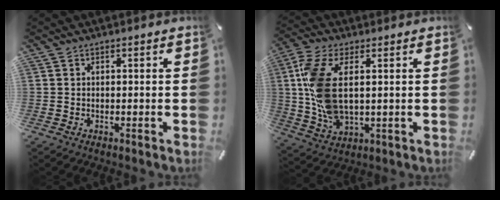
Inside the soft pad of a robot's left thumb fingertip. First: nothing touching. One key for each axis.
{"total": 11.9, "fx": 1.9, "fy": 6.2, "fz": 10.0, "tx": -0.231, "ty": -0.009, "tz": 0.035}